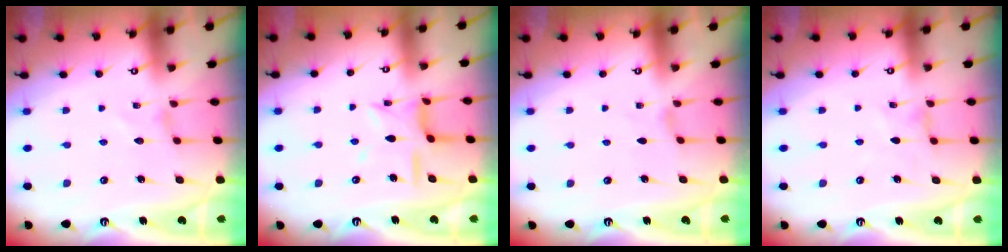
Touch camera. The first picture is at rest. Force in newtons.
{"total": 9.3, "press": 9.3, "slide": 0.7}
{"total": 0.0}
{"total": 0.0}